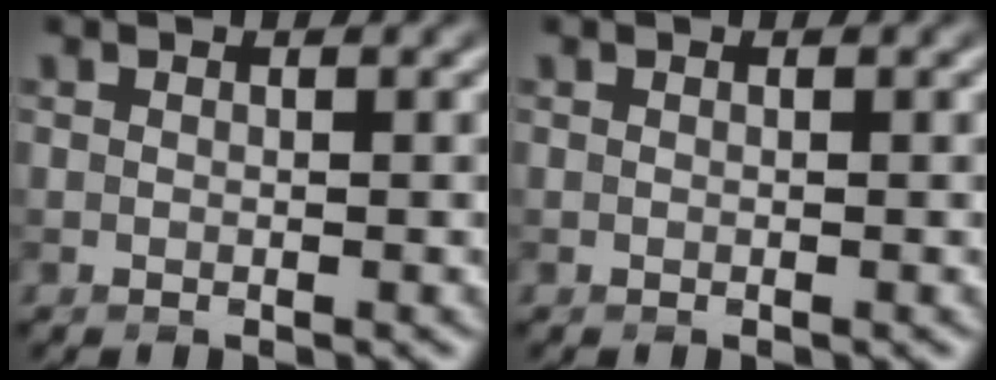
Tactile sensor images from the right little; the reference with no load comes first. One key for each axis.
{"total": 0.0}